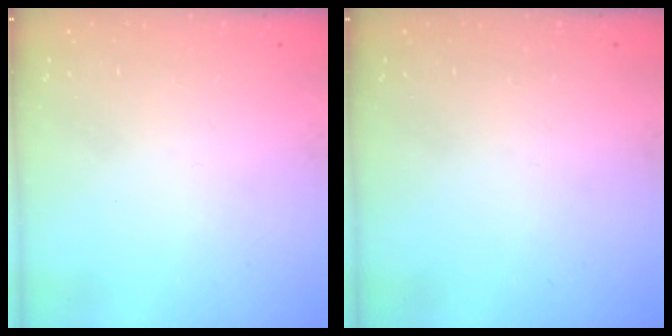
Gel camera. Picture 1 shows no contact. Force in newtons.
{"total": 0.0}